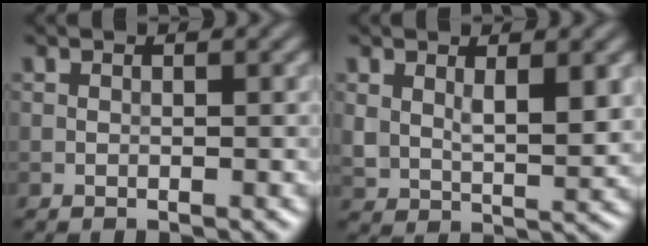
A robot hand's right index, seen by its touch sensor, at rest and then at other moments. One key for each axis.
{"total": 4.2, "fx": 1.4, "fy": 2.1, "fz": 3.4, "tx": -0.071, "ty": -0.010, "tz": 0.033}